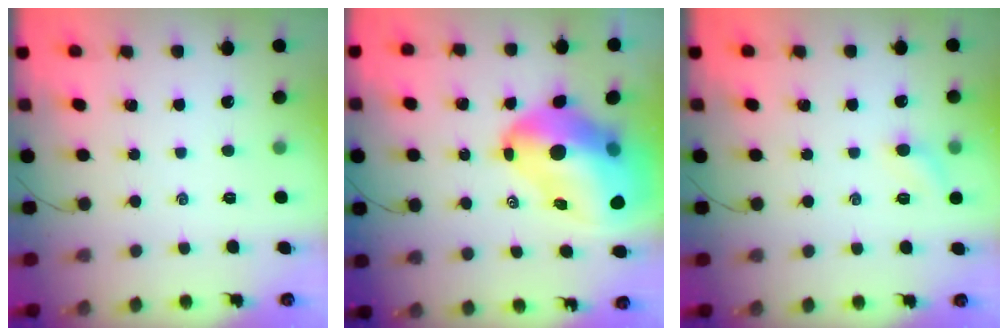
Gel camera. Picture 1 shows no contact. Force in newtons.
{"total": 19.1, "press": 18.3, "slide": 5.6}
{"total": 6.2, "press": 5.9, "slide": 1.9}